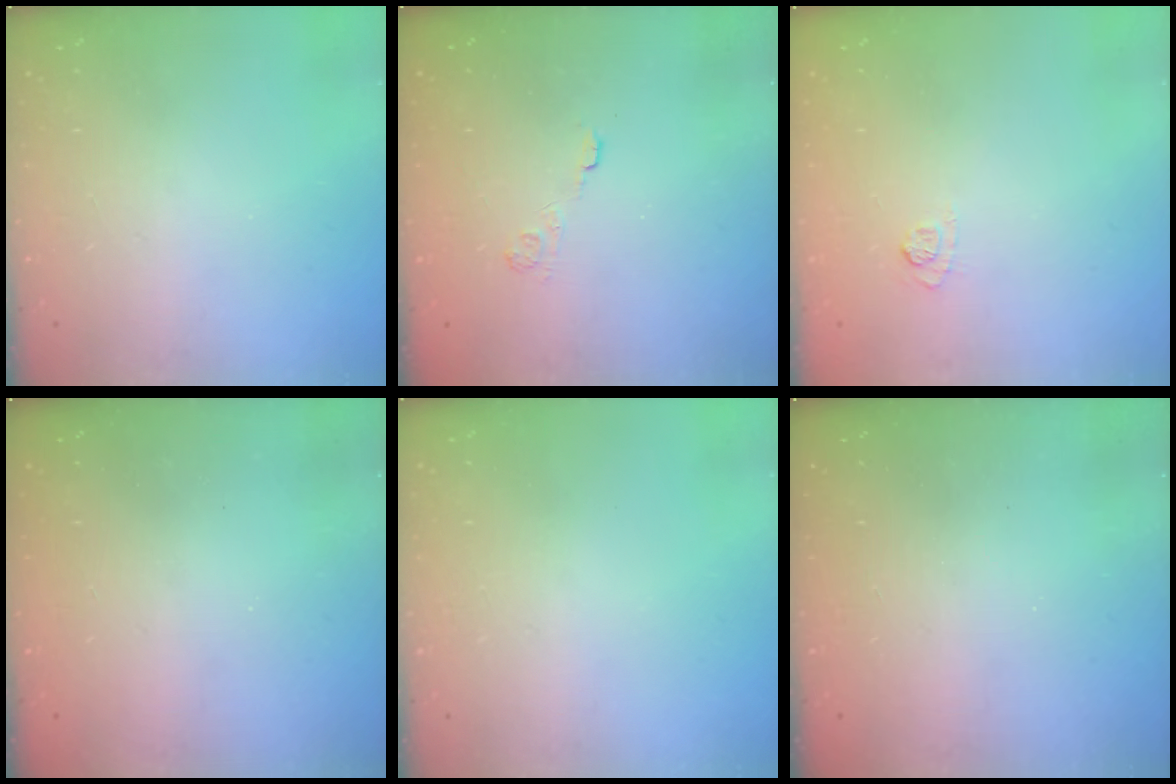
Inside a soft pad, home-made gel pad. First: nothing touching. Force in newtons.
{"total": 2.2, "press": 1.7, "slide": 1.4}
{"total": 8.1, "press": 8.0, "slide": 1.5}
{"total": 2.3, "press": 2.2, "slide": 0.8}
{"total": 0.0}
{"total": 1.9, "press": 1.9, "slide": 0.6}